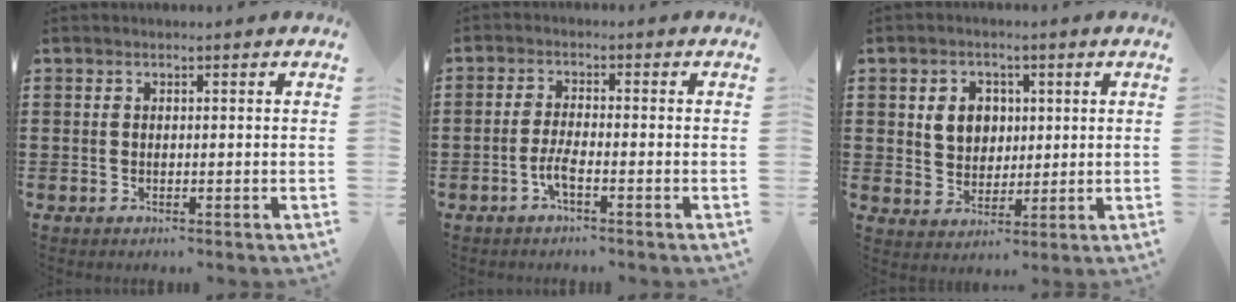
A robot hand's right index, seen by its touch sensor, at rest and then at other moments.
{"total": 3.0, "force": [-1.7, 0.5, 2.5], "torque": [-0.057, -0.003, -0.035]}
{"total": 5.1, "force": [1.2, 4.4, 2.3], "torque": [-0.055, 0.012, 0.017]}